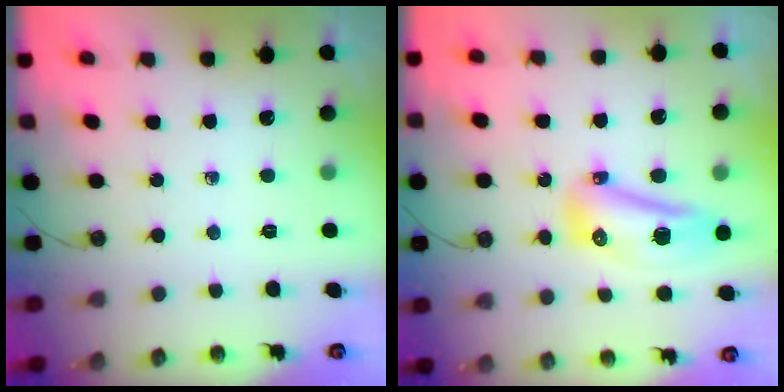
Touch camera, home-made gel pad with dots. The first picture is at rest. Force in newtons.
{"total": 12.6, "press": 12.5, "slide": 1.5}